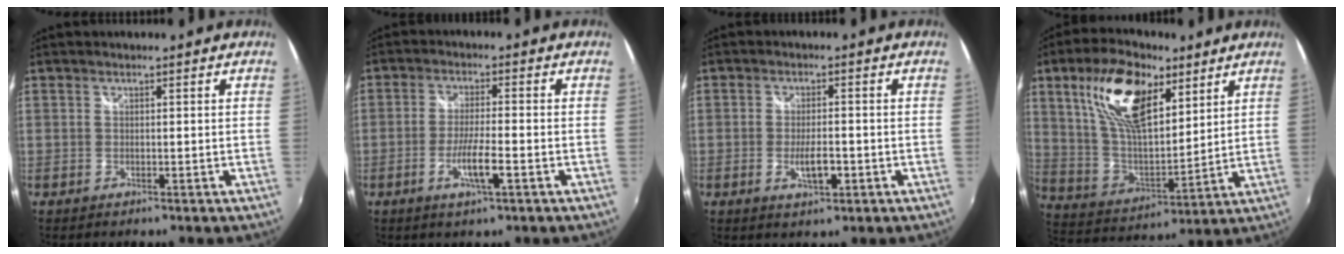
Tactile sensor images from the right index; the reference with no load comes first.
{"total": 6.0, "force": [-2.5, 0.5, 5.4], "torque": [-0.106, -0.008, -0.046]}
{"total": 4.6, "force": [-1.5, 1.5, 4.1], "torque": [-0.078, -0.007, -0.024]}
{"total": 18.9, "force": [9.3, 8.8, 13.9], "torque": [-0.268, 0.017, 0.181]}